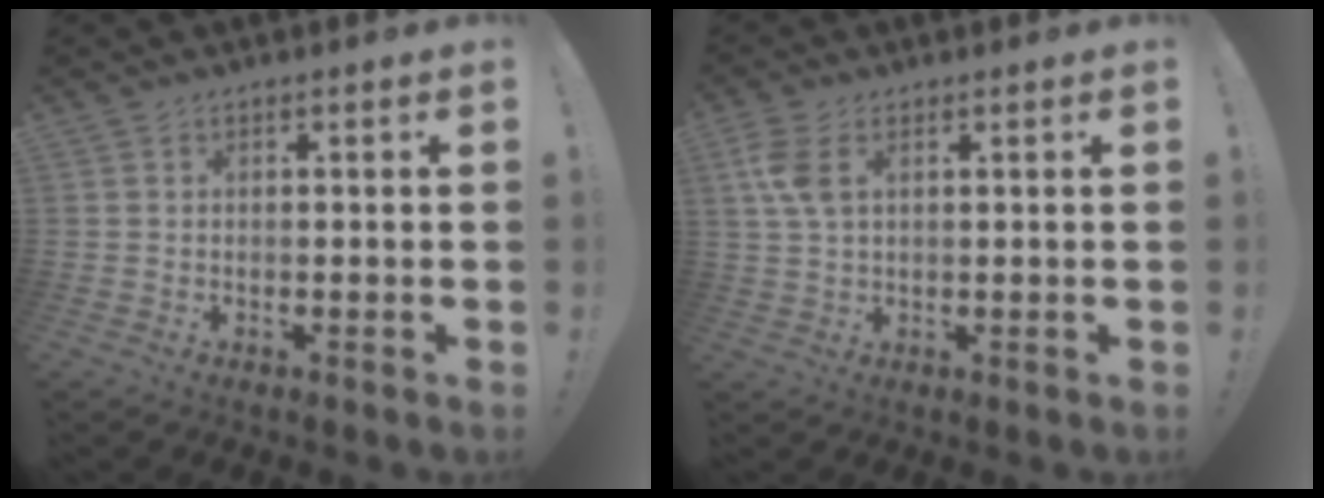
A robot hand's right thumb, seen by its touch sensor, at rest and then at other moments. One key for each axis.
{"total": 6.4, "fx": 2.1, "fy": 3.4, "fz": 5.0, "tx": -0.108, "ty": -0.005, "tz": 0.035}